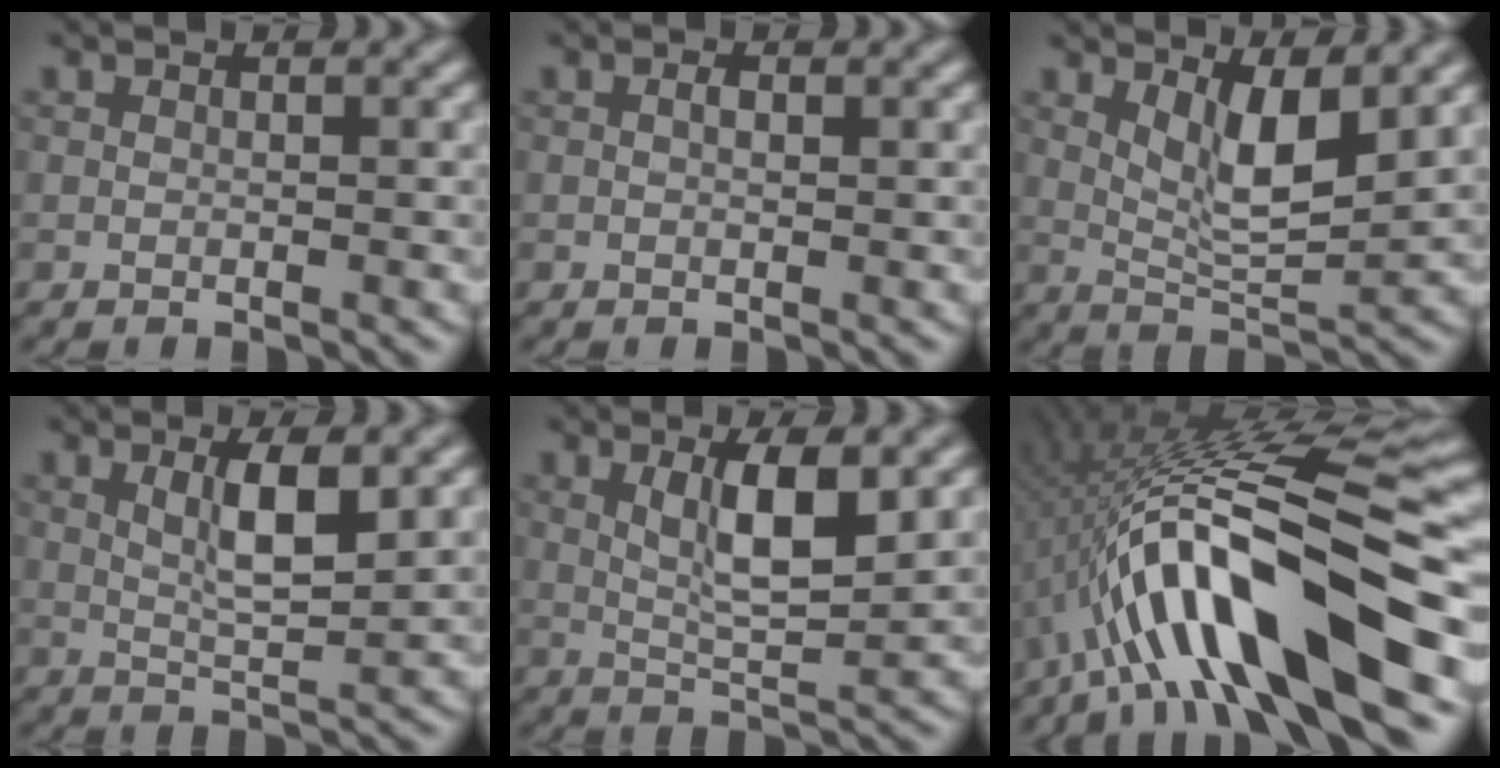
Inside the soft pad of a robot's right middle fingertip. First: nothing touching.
{"total": 0.0}
{"total": 4.4, "force": [1.9, 1.2, 3.8], "torque": [-0.074, -0.008, 0.046]}
{"total": 3.5, "force": [1.2, 0.5, 3.2], "torque": [-0.061, -0.001, 0.030]}
{"total": 4.7, "force": [1.3, 1.0, 4.4], "torque": [-0.083, 0.002, 0.033]}
{"total": 13.2, "force": [-4.8, 2.8, 12.0], "torque": [-0.196, 0.031, -0.066]}